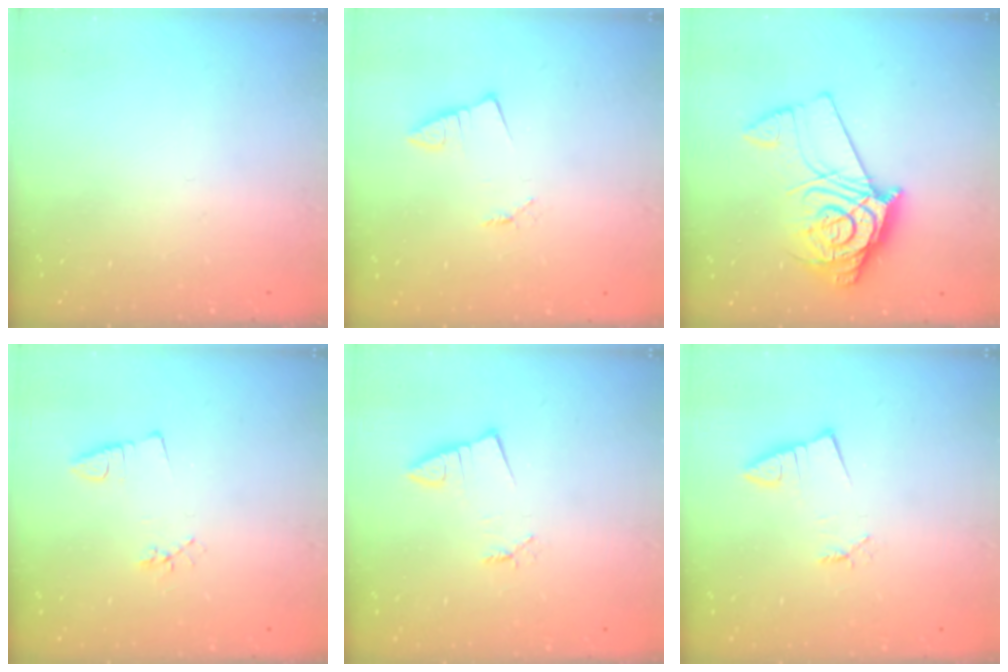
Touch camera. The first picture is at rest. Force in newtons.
{"total": 1.4, "press": 1.4, "slide": 0.1}
{"total": 14.0, "press": 13.9, "slide": 1.6}
{"total": 2.3, "press": 1.9, "slide": 1.4}
{"total": 1.4, "press": 1.4, "slide": 0.1}
{"total": 1.4, "press": 1.4, "slide": 0.1}